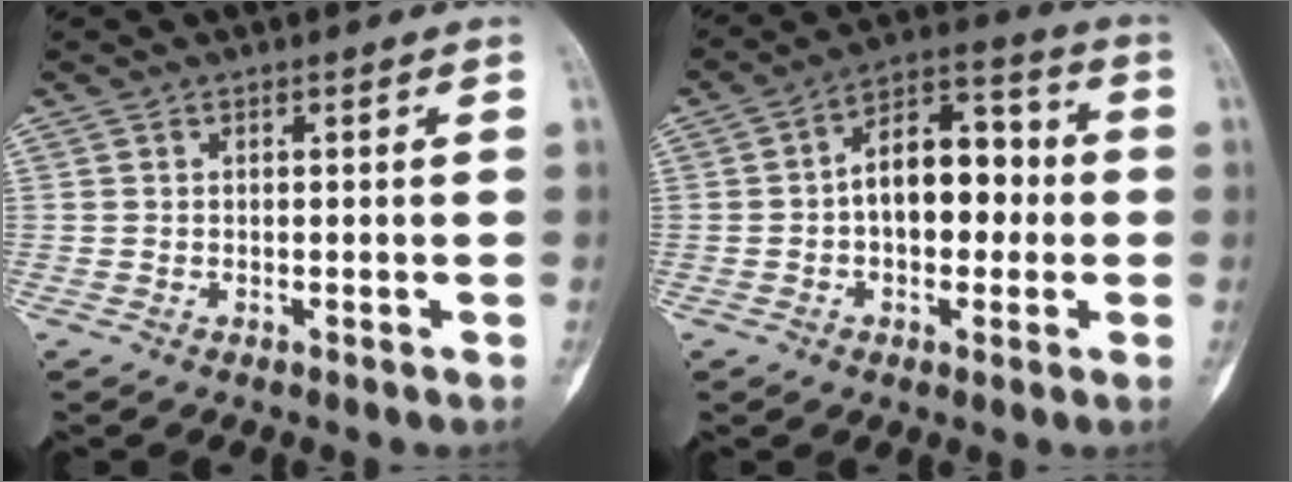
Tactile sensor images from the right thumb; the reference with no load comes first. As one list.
[{"total": 12.8, "force": [-0.3, 8.0, 10.0], "torque": [-0.118, 0.039, -0.013]}]